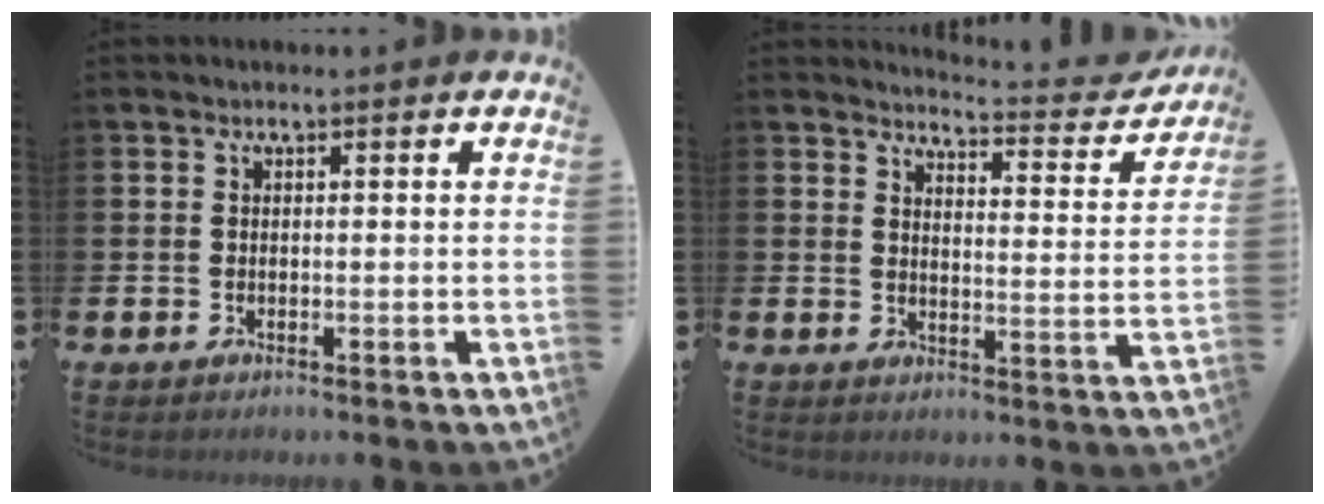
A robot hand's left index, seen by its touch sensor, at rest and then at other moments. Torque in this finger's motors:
{"motor_torque": [0.69, -1.27, 0.12, 0.00]}